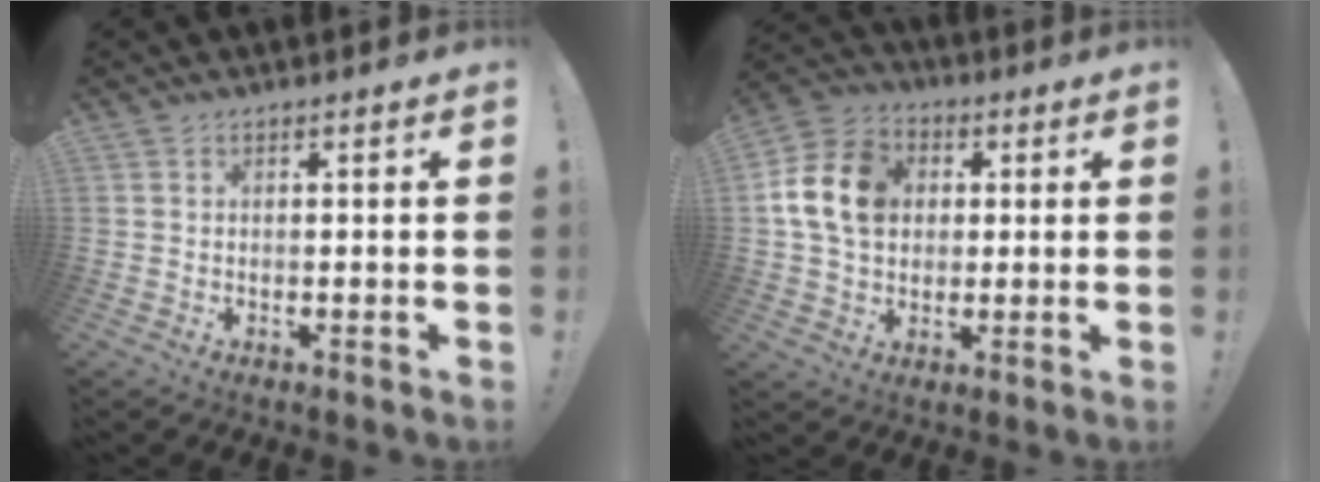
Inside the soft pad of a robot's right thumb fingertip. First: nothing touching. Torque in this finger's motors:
{"motor_torque": [0.45, 0.45, 0.04, 0.03, 0.06]}